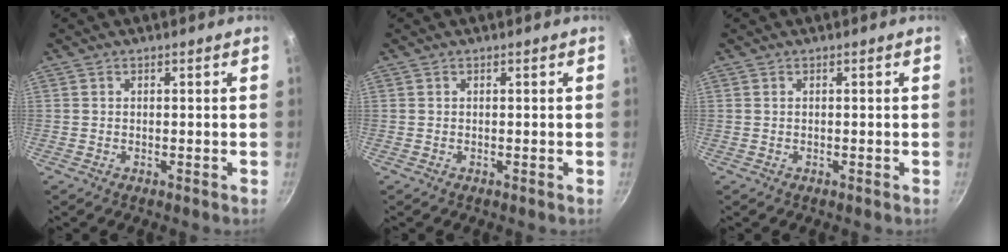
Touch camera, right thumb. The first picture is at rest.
{"total": 0.0}
{"total": 0.0}